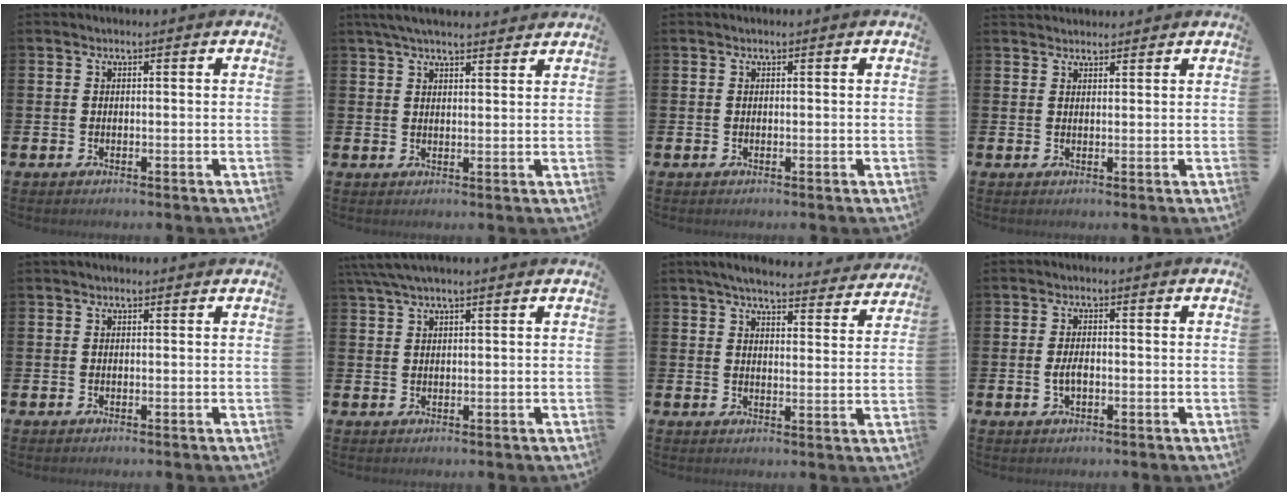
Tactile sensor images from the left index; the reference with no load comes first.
{"total": 4.2, "force": [3.9, 0.7, 1.5], "torque": [-0.037, -0.007, 0.072]}
{"total": 0.0}
{"total": 1.9, "force": [1.8, 0.6, 0.0], "torque": [0.007, -0.007, 0.032]}
{"total": 1.5, "force": [1.4, 0.5, 0.2], "torque": [0.006, -0.001, 0.024]}
{"total": 3.4, "force": [2.7, 0.4, 2.0], "torque": [-0.050, 0.003, 0.052]}
{"total": 5.3, "force": [4.9, 0.7, 1.7], "torque": [-0.039, -0.031, 0.083]}
{"total": 2.3, "force": [-0.3, 1.2, 2.0], "torque": [-0.032, 0.001, -0.007]}